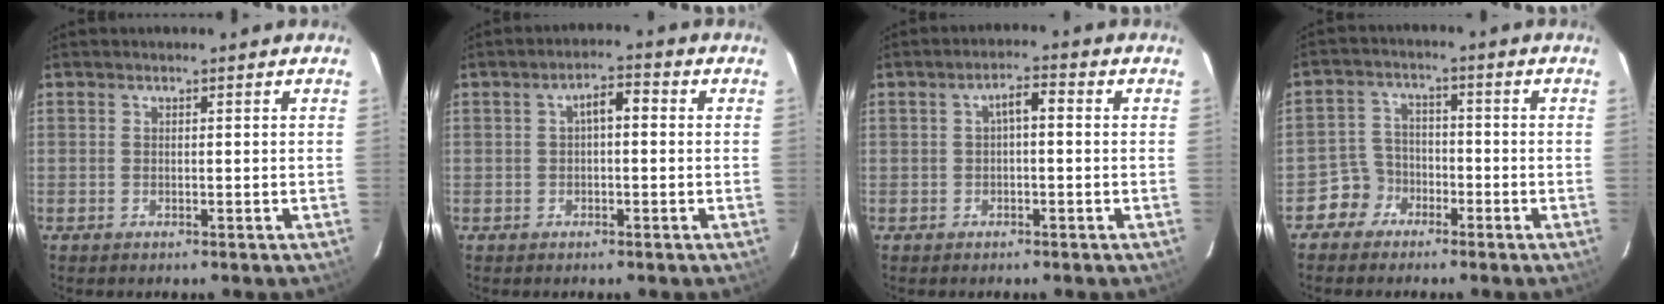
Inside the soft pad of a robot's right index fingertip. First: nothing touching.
{"total": 3.4, "force": [0.1, 1.6, 3.0], "torque": [-0.053, 0.016, 0.002]}
{"total": 2.9, "force": [-0.1, 1.1, 2.7], "torque": [-0.050, 0.013, -0.001]}
{"total": 5.1, "force": [-3.2, 4.0, -0.2], "torque": [-0.002, 0.024, -0.061]}